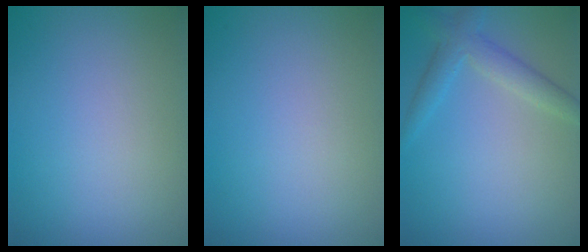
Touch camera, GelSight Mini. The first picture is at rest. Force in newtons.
{"total": 0.0}
{"total": 3.0, "press": 3.0, "slide": 0.3}